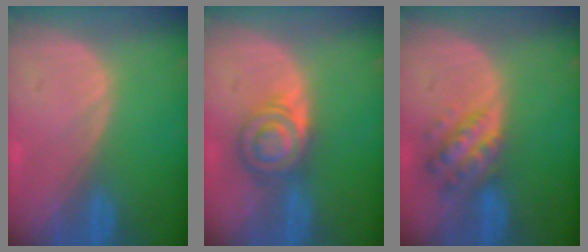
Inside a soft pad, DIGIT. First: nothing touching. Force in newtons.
{"total": 5.9, "press": 5.9, "slide": 0.6}
{"total": 6.4, "press": 5.8, "slide": 2.7}